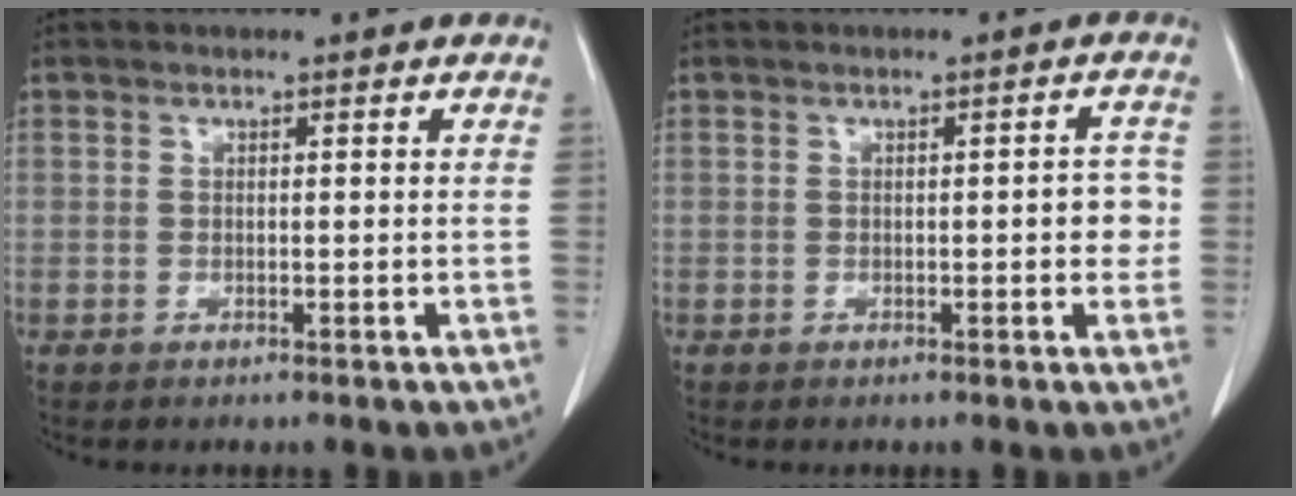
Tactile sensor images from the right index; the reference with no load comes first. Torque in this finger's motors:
{"motor_torque": [0.38, -0.24, 0.10, 0.04]}